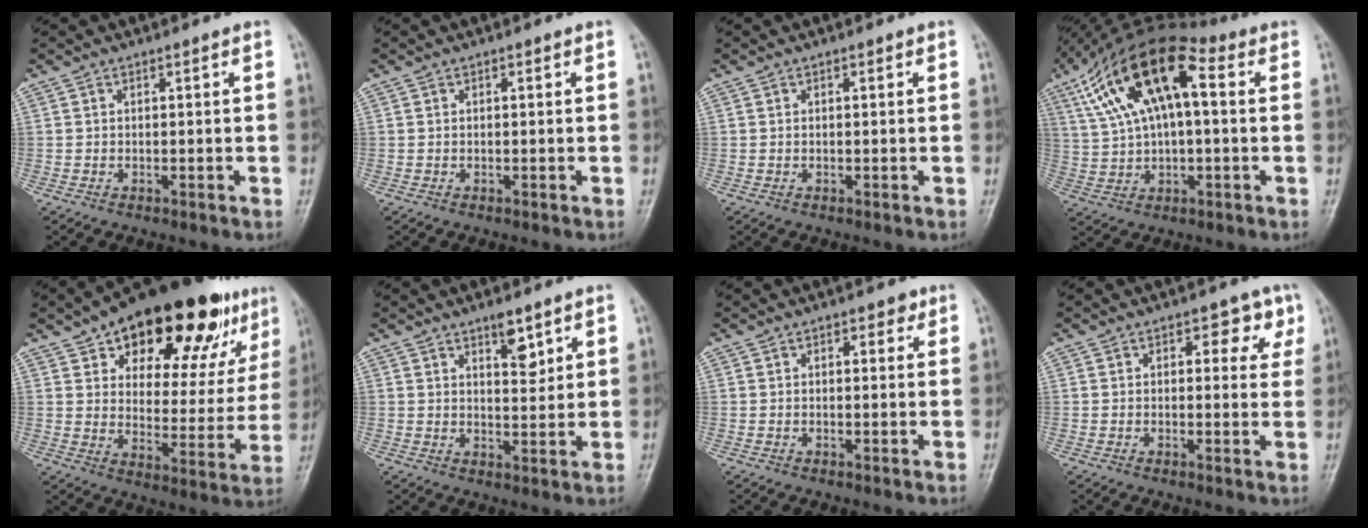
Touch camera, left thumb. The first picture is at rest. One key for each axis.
{"total": 0.0}
{"total": 0.0}
{"total": 17.1, "fx": 4.8, "fy": 7.9, "fz": 14.4, "tx": -0.256, "ty": 0.033, "tz": 0.078}
{"total": 26.8, "fx": 16.3, "fy": 12.0, "fz": 17.5, "tx": -0.205, "ty": -0.037, "tz": 0.238}
{"total": 5.1, "fx": 3.1, "fy": 2.0, "fz": 3.5, "tx": -0.037, "ty": -0.021, "tz": 0.047}
{"total": 2.2, "fx": 1.1, "fy": 1.3, "fz": 1.4, "tx": -0.004, "ty": 0.000, "tz": 0.011}
{"total": 5.1, "fx": 2.1, "fy": 3.2, "fz": 3.3, "tx": -0.002, "ty": -0.004, "tz": 0.017}